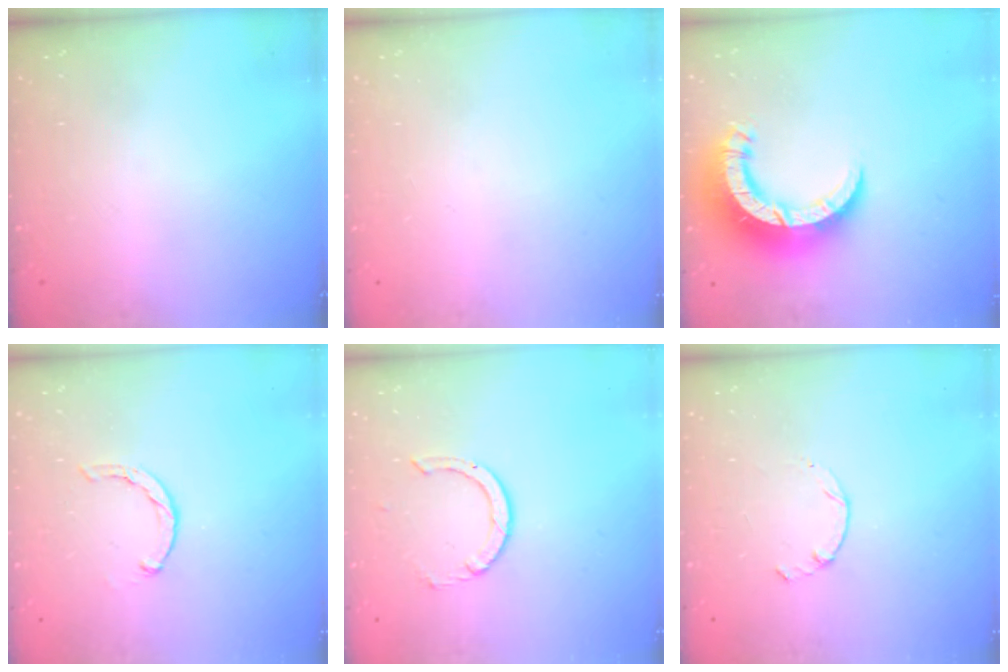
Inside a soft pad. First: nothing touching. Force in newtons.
{"total": 0.0}
{"total": 14.4, "press": 14.3, "slide": 1.5}
{"total": 1.1, "press": 1.1, "slide": 0.2}
{"total": 1.7, "press": 1.7, "slide": 0.1}
{"total": 1.3, "press": 1.2, "slide": 0.4}